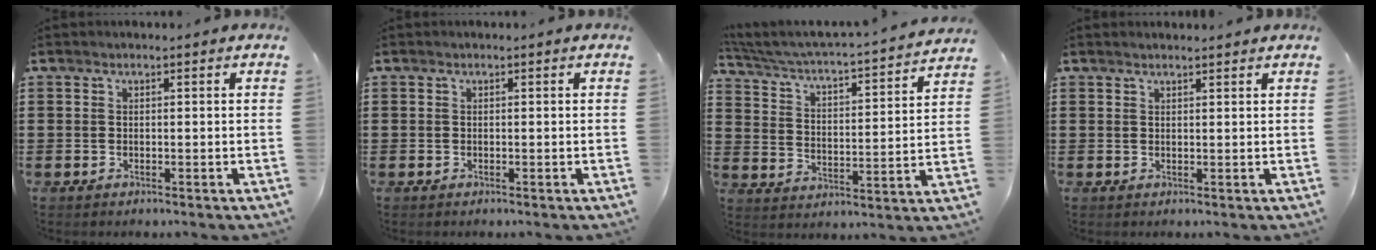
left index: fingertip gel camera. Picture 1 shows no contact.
{"total": 0.0}
{"total": 2.5, "force": [2.2, 0.0, 1.1], "torque": [-0.040, -0.036, 0.023]}
{"total": 1.1, "force": [1.1, -0.1, 0.4], "torque": [-0.007, -0.001, 0.021]}